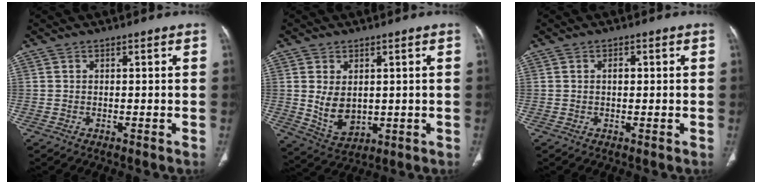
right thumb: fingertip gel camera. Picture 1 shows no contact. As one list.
[{"total": 7.3, "force": [0.7, 5.1, 5.2], "torque": [-0.078, -0.016, 0.035]}, {"total": 1.4, "force": [0.2, 0.8, 1.2], "torque": [-0.021, 0.003, 0.004]}]